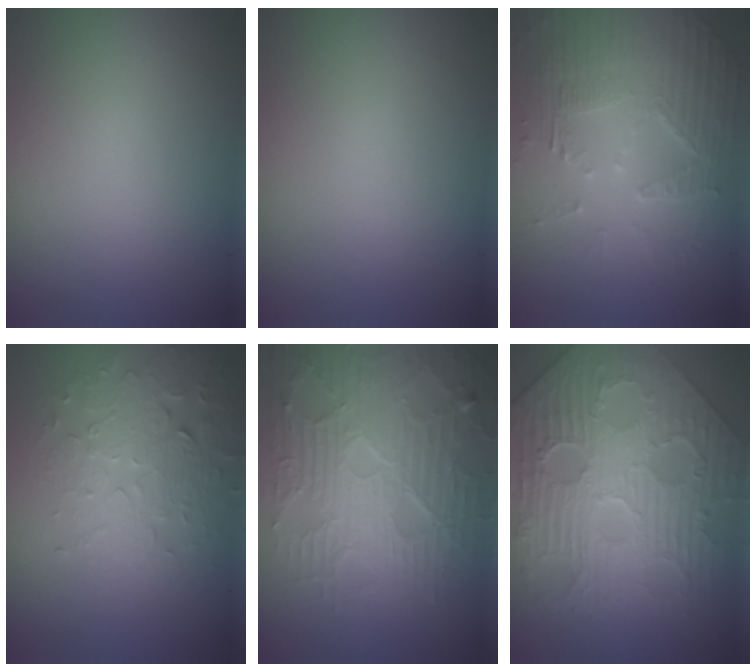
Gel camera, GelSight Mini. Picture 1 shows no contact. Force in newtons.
{"total": 0.0}
{"total": 4.9, "press": 4.4, "slide": 2.3}
{"total": 3.9, "press": 3.6, "slide": 1.7}
{"total": 9.3, "press": 6.6, "slide": 6.6}
{"total": 11.5, "press": 8.1, "slide": 8.1}